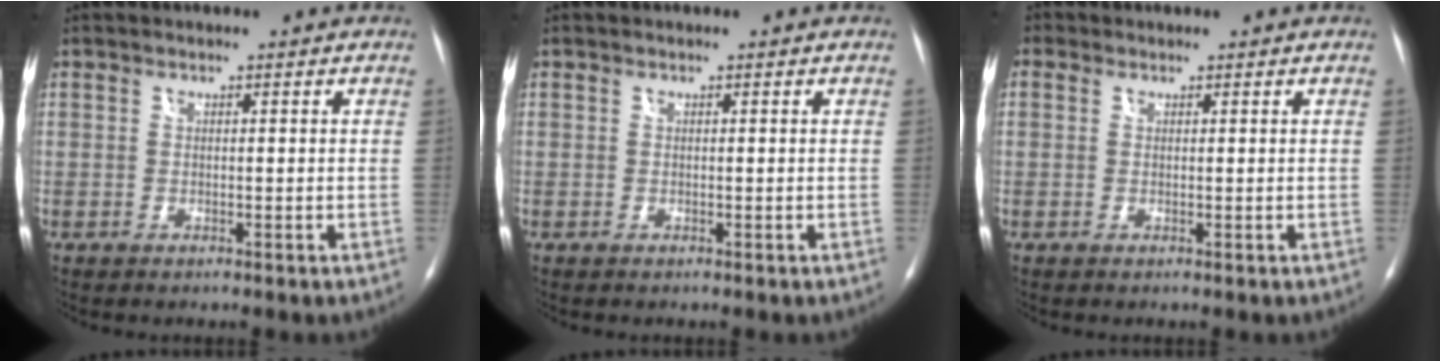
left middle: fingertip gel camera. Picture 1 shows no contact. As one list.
[{"total": 0.0}, {"total": 1.0, "force": [0.4, 0.8, 0.3], "torque": [-0.005, 0.006, 0.006]}]